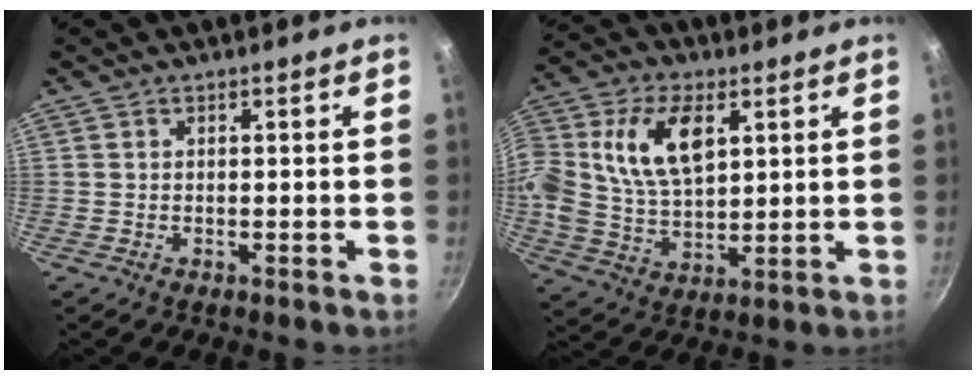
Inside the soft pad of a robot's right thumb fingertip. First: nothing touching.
{"total": 16.8, "force": [4.9, 10.4, 12.2], "torque": [-0.232, 0.004, 0.088]}